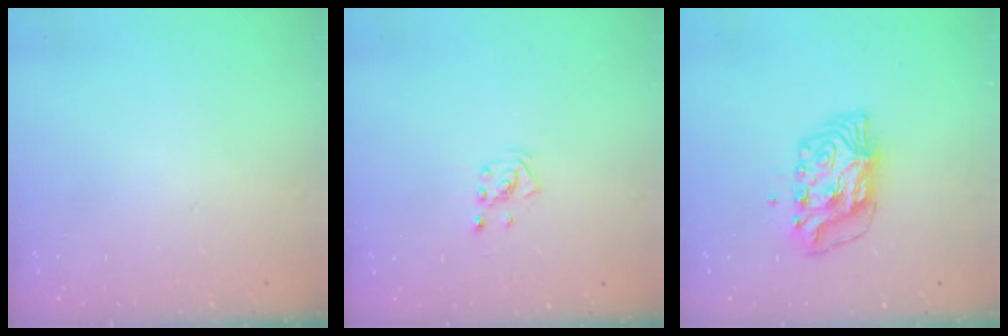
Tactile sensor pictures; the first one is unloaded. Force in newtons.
{"total": 1.3, "press": 1.3, "slide": 0.1}
{"total": 9.2, "press": 9.2, "slide": 1.0}